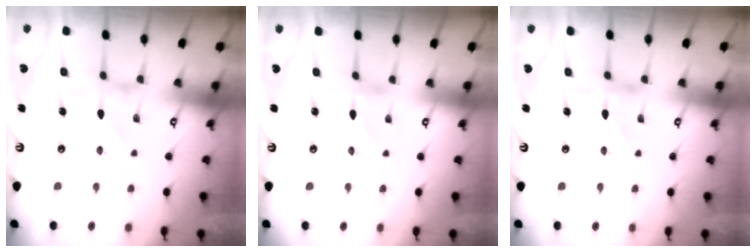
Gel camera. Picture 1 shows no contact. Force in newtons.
{"total": 0.9, "press": 0.9, "slide": 0.1}
{"total": 0.0}